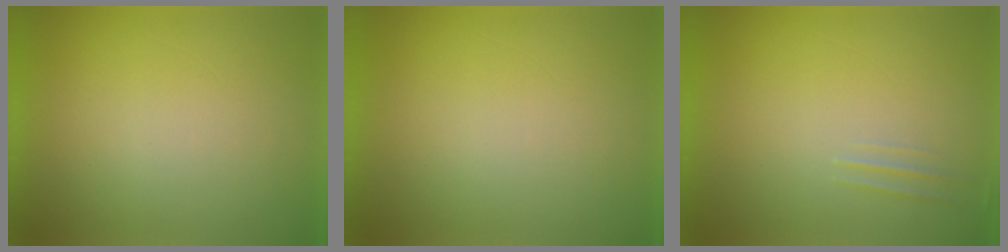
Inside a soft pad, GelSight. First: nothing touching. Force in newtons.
{"total": 0.0}
{"total": 1.7}